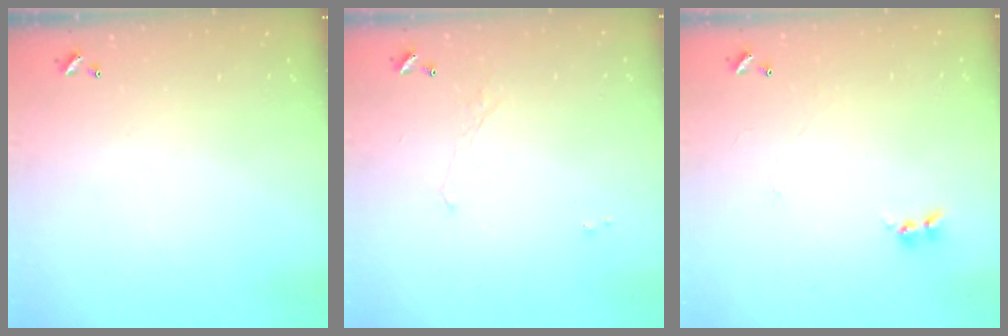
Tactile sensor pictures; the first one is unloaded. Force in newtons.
{"total": 0.6, "press": 0.0, "slide": 0.6}
{"total": 0.0}